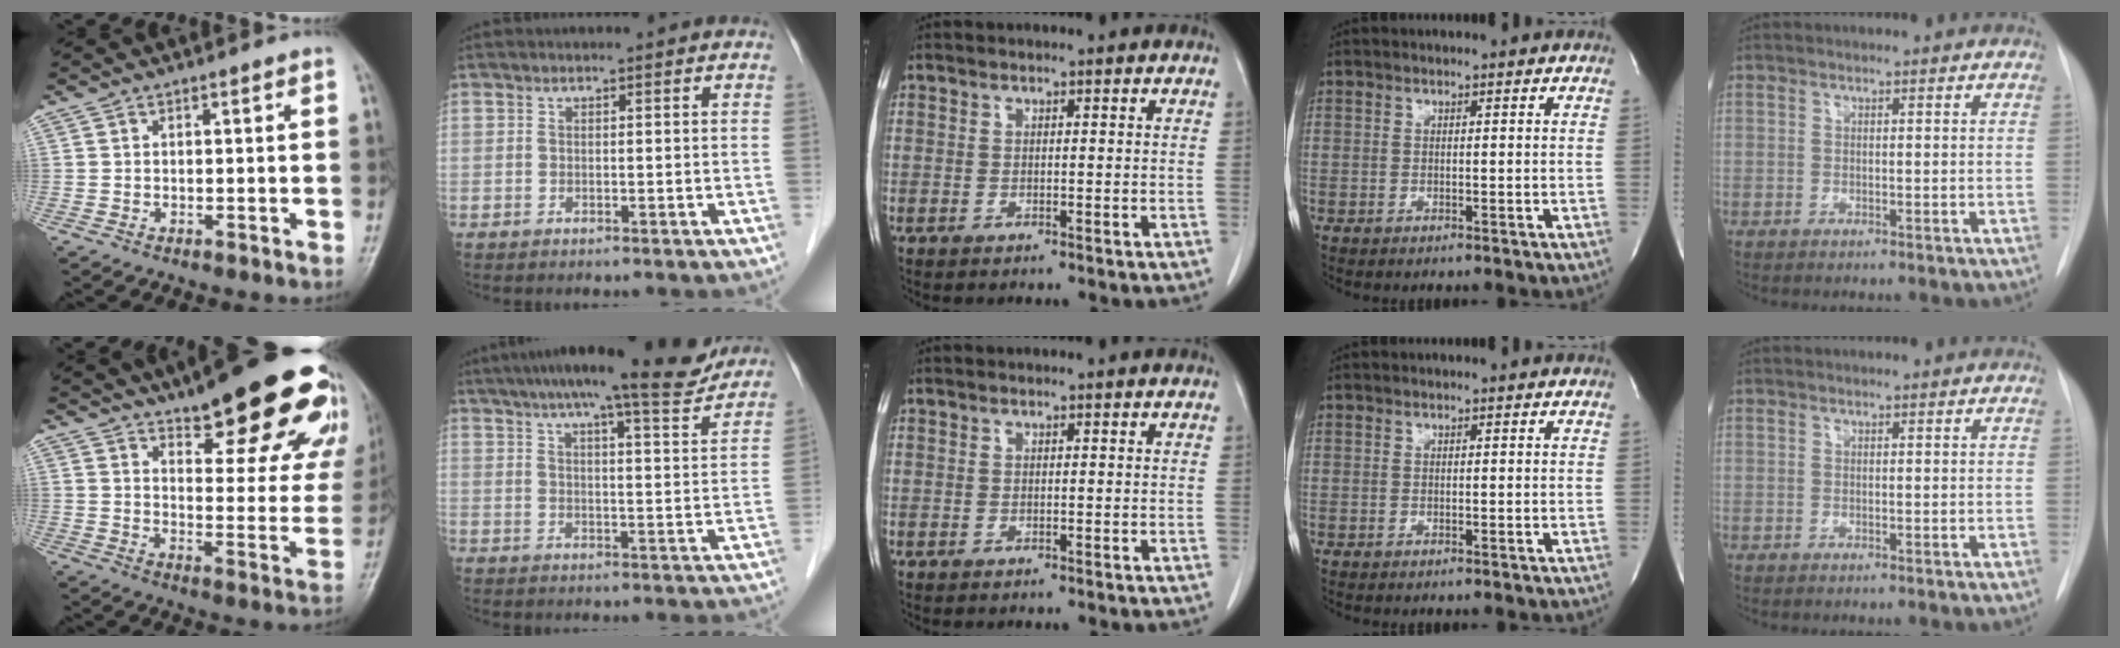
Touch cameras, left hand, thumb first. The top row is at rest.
{"thumb": {"total": 26.7, "force": [18.7, 8.0, 17.4], "torque": [-0.190, -0.081, 0.235]}, "index": {"total": 16.5, "force": [14.1, 1.4, 8.5], "torque": [-0.130, 0.010, 0.188]}}